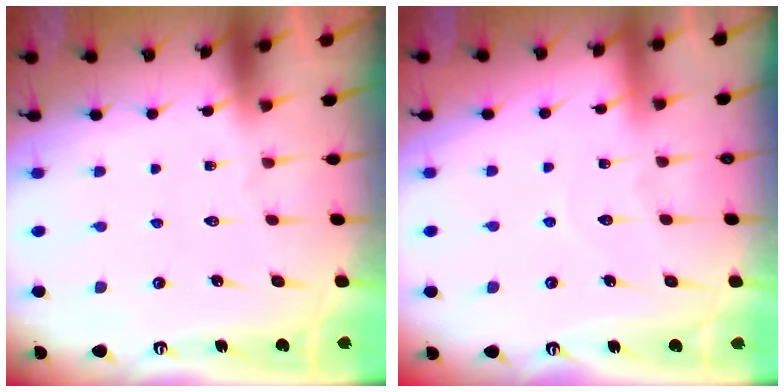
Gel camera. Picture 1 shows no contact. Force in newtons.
{"total": 5.3, "press": 5.3, "slide": 0.5}